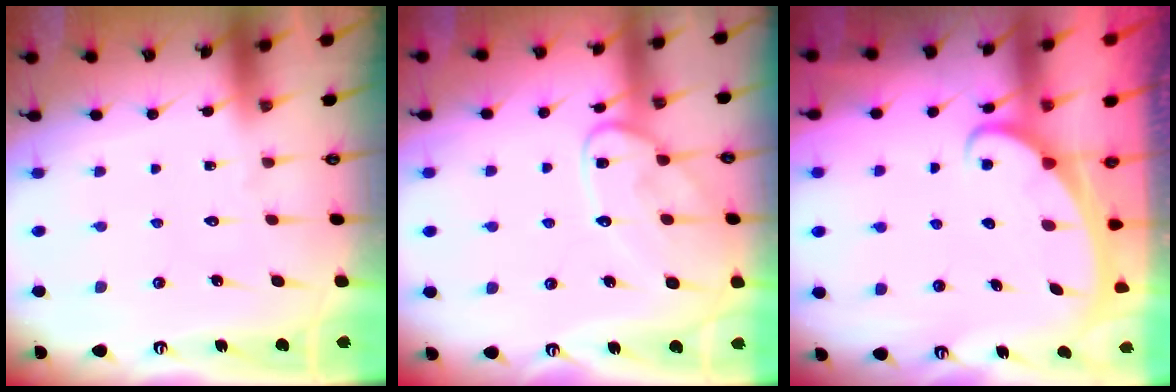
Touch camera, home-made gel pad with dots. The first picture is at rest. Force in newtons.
{"total": 13.1, "press": 13.1, "slide": 1.0}
{"total": 2.4, "press": 2.3, "slide": 0.3}